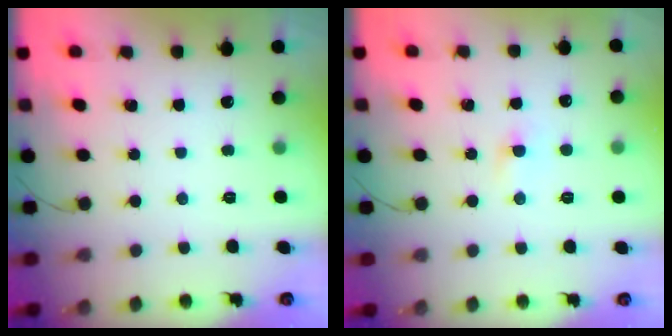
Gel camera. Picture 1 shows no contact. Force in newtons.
{"total": 1.5, "press": 1.2, "slide": 0.8}